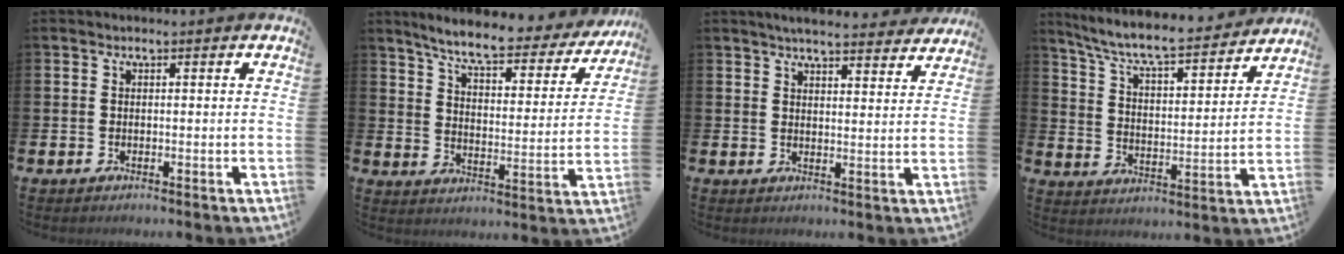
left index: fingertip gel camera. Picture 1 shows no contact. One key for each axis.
{"total": 7.2, "fx": 6.3, "fy": 1.2, "fz": 3.1, "tx": -0.087, "ty": -0.043, "tz": 0.104}
{"total": 4.8, "fx": 4.7, "fy": 0.3, "fz": 1.2, "tx": -0.026, "ty": -0.027, "tz": 0.082}
{"total": 7.8, "fx": 7.2, "fy": 0.9, "fz": 2.9, "tx": -0.085, "ty": -0.057, "tz": 0.119}